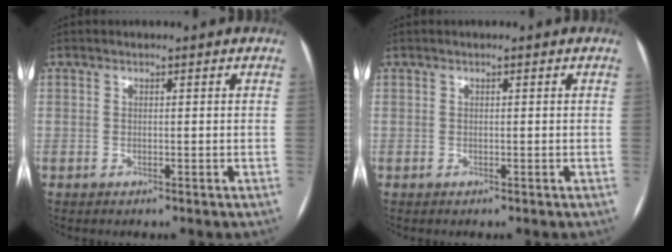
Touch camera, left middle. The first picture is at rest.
{"total": 0.0}